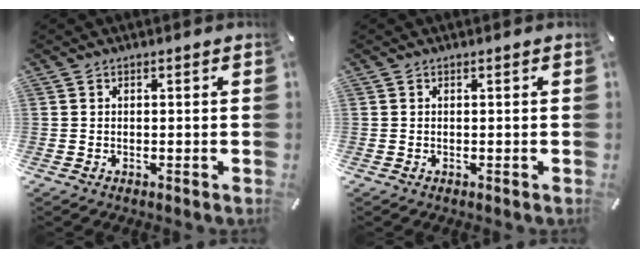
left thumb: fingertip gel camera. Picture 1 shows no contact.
{"total": 0.0}